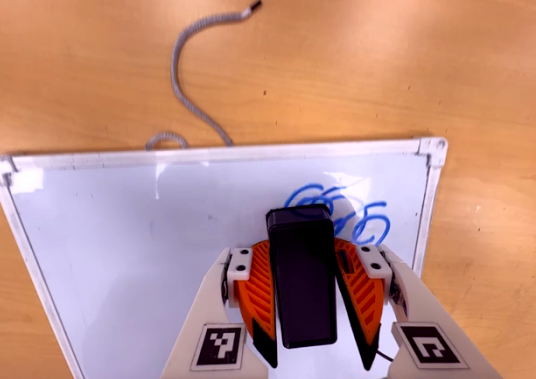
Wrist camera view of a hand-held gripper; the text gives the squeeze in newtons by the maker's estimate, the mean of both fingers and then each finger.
{"total": 15.4, "left": 15.3, "right": 15.5}